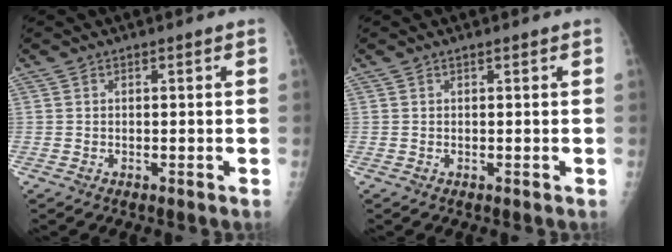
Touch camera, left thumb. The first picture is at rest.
{"total": 0.0}